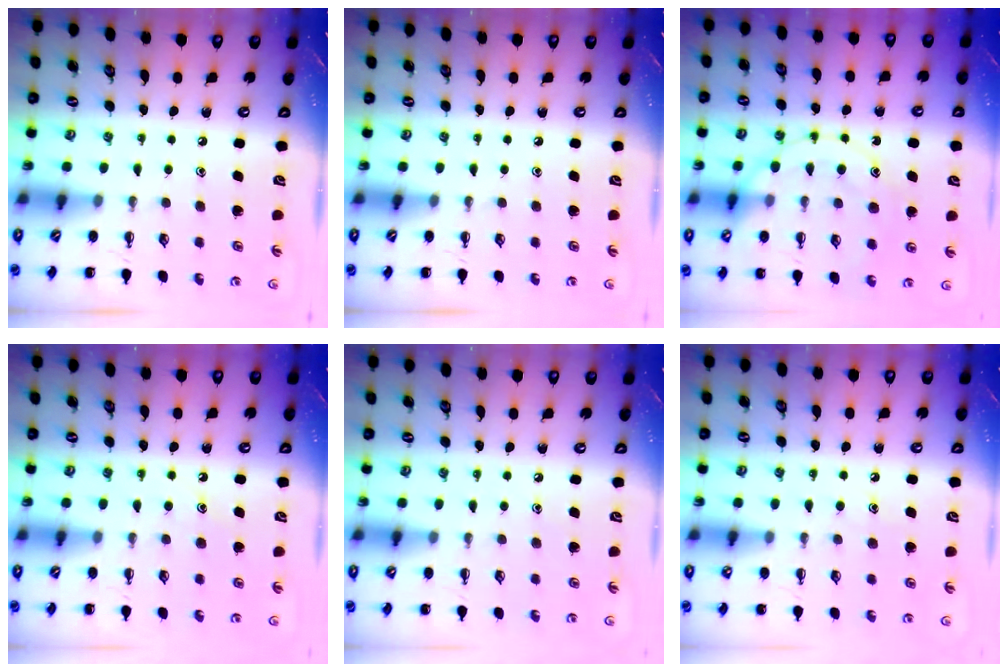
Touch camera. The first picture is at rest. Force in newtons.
{"total": 0.0}
{"total": 12.6, "press": 12.6, "slide": 0.9}
{"total": 9.5, "press": 9.5, "slide": 1.3}
{"total": 6.1, "press": 5.8, "slide": 2.0}
{"total": 8.0, "press": 7.9, "slide": 1.4}